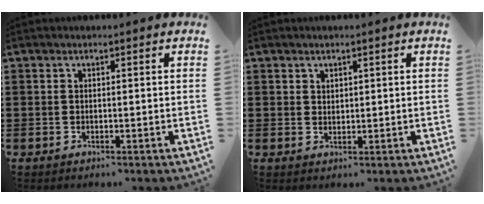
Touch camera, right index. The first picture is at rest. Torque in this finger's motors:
{"motor_torque": [-0.44, 0.33, -0.03, -0.01]}